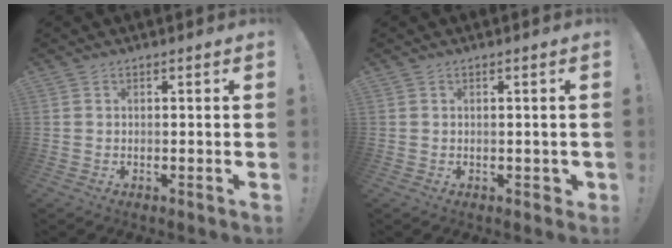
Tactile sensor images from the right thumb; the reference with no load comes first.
{"total": 1.5, "force": [-0.2, 1.1, 1.0], "torque": [-0.014, 0.005, -0.003]}